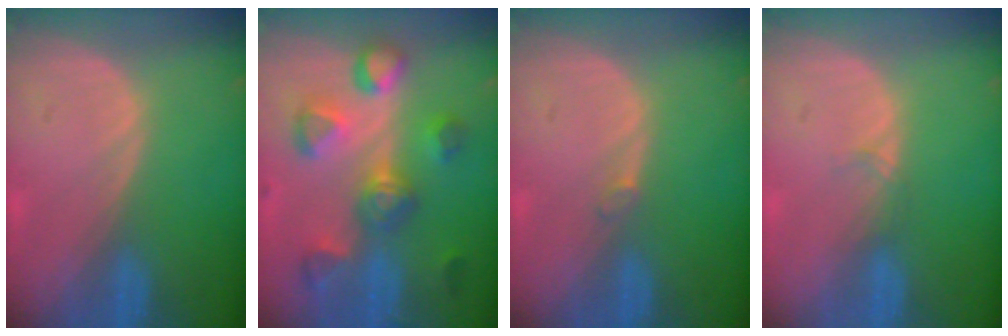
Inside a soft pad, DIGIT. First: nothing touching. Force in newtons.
{"total": 8.7, "press": 8.7, "slide": 0.2}
{"total": 0.7, "press": 0.7, "slide": 0.2}
{"total": 0.9, "press": 0.8, "slide": 0.2}